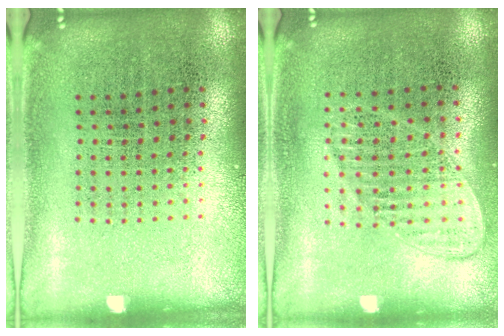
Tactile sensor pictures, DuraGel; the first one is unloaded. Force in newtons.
{"total": 1.2, "press": 1.1, "slide": 0.4}